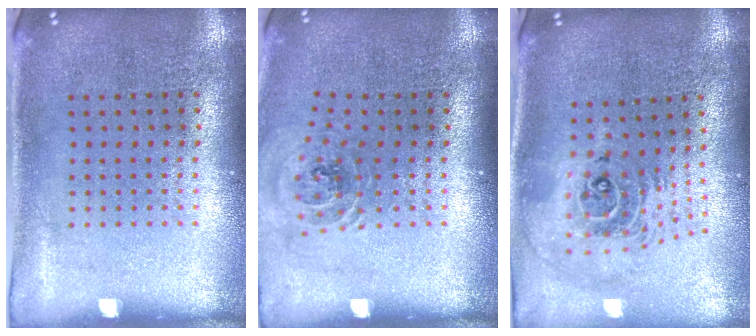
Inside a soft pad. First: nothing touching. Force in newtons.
{"total": 1.1, "press": 1.1, "slide": 0.2}
{"total": 2.4, "press": 1.8, "slide": 1.6}